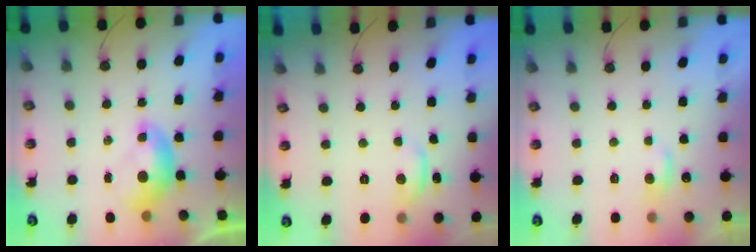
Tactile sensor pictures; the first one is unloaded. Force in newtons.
{"total": 1.0, "press": 0.9, "slide": 0.4}
{"total": 0.9, "press": 0.8, "slide": 0.4}